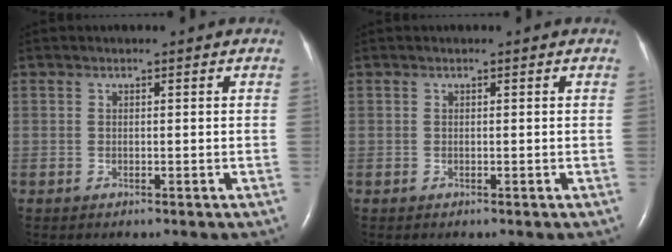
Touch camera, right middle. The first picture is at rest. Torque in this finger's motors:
{"motor_torque": [0.12, -0.06, -0.03, 0.01]}